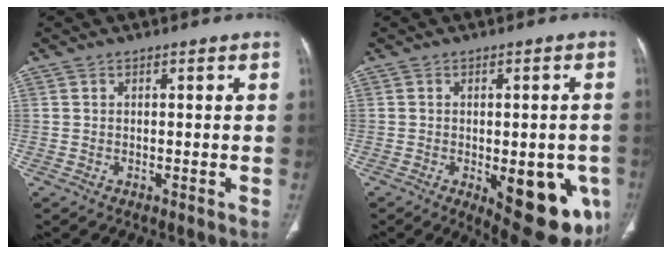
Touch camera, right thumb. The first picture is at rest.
{"total": 16.3, "force": [-5.3, 7.1, 13.7], "torque": [-0.119, -0.003, -0.046]}